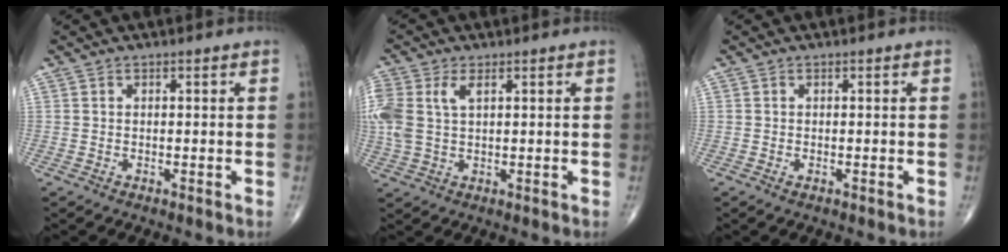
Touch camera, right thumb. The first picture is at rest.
{"total": 8.9, "force": [2.4, 4.9, 6.9], "torque": [-0.190, 0.016, 0.055]}
{"total": 0.5, "force": [-0.2, 0.3, 0.4], "torque": [-0.010, 0.001, -0.003]}